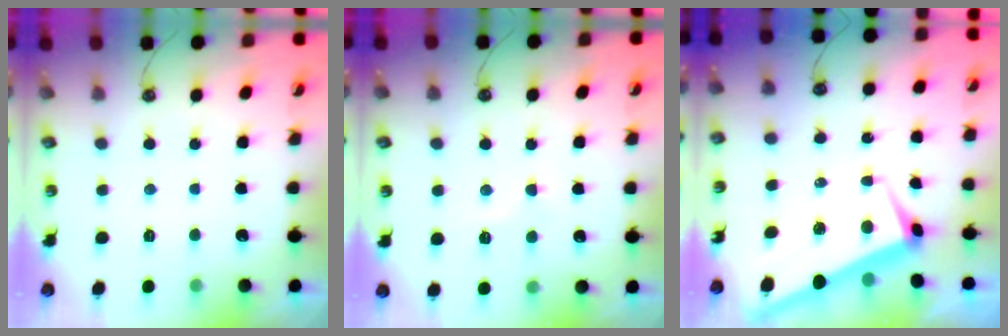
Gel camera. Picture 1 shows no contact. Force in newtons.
{"total": 2.4, "press": 2.3, "slide": 0.7}
{"total": 1.1, "press": 0.7, "slide": 0.9}